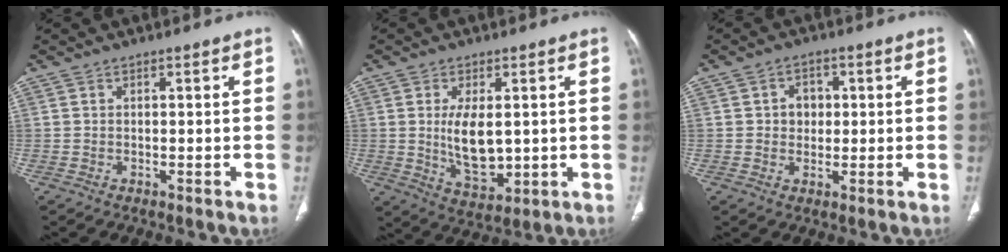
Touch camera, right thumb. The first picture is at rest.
{"total": 9.3, "force": [0.7, 4.7, 8.0], "torque": [-0.127, -0.022, 0.026]}
{"total": 4.2, "force": [0.6, 3.5, 2.2], "torque": [-0.008, 0.004, 0.007]}